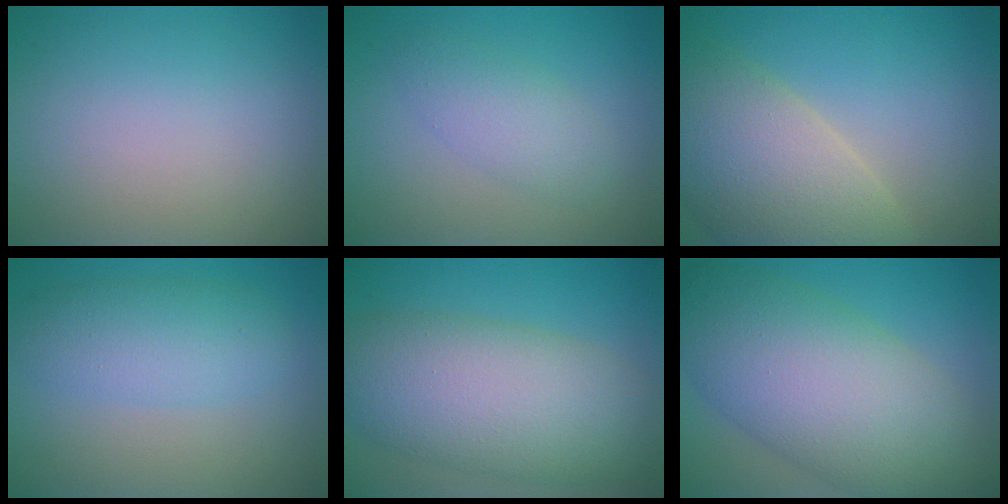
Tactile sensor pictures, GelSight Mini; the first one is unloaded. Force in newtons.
{"total": 2.9, "press": 2.9, "slide": 0.1}
{"total": 9.5, "press": 9.4, "slide": 1.2}
{"total": 4.3, "press": 4.3, "slide": 0.1}
{"total": 9.9, "press": 9.9, "slide": 0.4}
{"total": 11.8, "press": 11.8, "slide": 0.2}